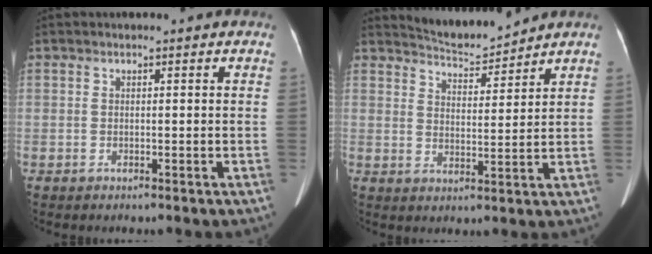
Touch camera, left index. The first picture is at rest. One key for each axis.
{"total": 6.4, "fx": 6.4, "fy": 0.0, "fz": 0.7, "tx": -0.020, "ty": 0.001, "tz": 0.111}